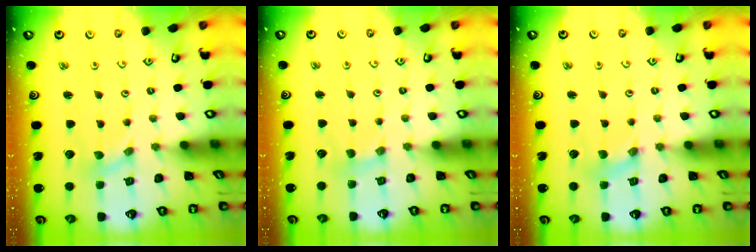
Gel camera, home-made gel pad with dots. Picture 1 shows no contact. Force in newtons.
{"total": 2.1, "press": 2.1, "slide": 0.3}
{"total": 1.2, "press": 1.1, "slide": 0.3}